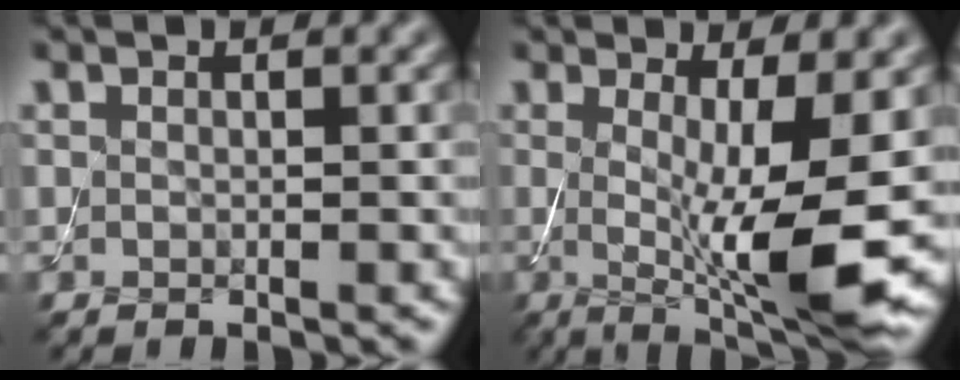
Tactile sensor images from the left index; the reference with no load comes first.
{"total": 8.9, "force": [-0.7, 1.8, 8.7], "torque": [-0.135, -0.021, -0.007]}